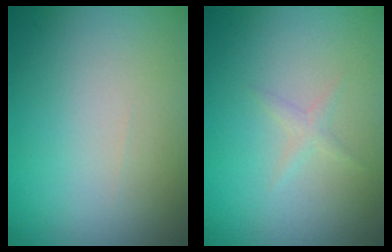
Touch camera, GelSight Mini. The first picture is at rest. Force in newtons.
{"total": 0.9, "press": 0.8, "slide": 0.1}